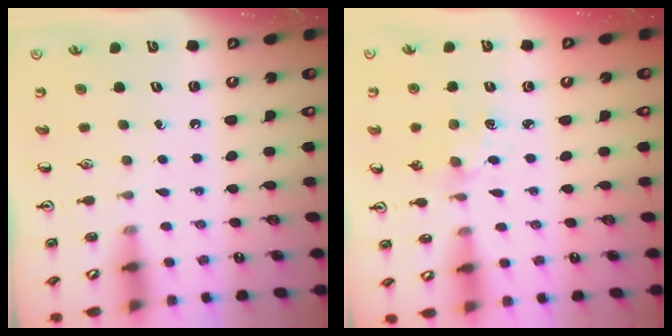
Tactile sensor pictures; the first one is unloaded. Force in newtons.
{"total": 3.3, "press": 3.3, "slide": 0.4}